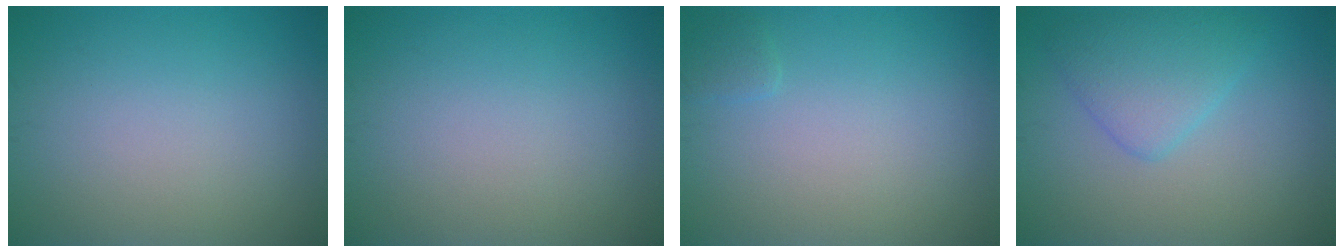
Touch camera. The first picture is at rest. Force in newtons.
{"total": 0.0}
{"total": 0.8, "press": 0.8, "slide": 0.1}
{"total": 3.6, "press": 3.6, "slide": 0.3}